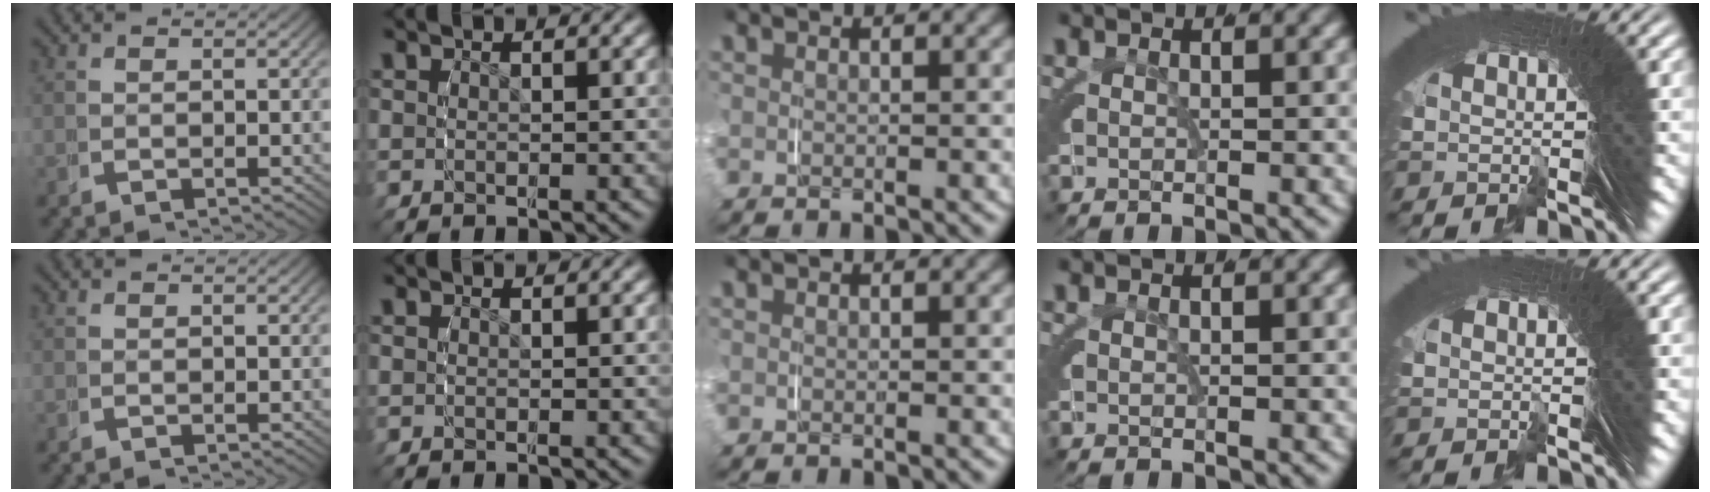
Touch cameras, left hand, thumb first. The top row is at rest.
{}